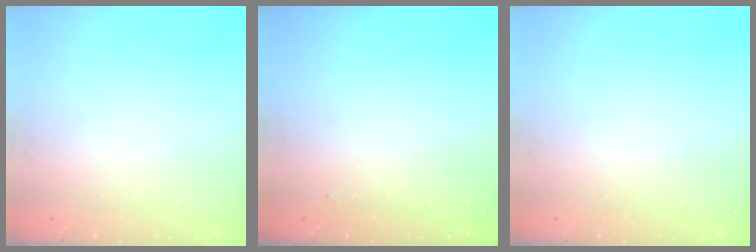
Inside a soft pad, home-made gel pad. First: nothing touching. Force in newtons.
{"total": 1.3, "press": 1.3, "slide": 0.3}
{"total": 0.0}